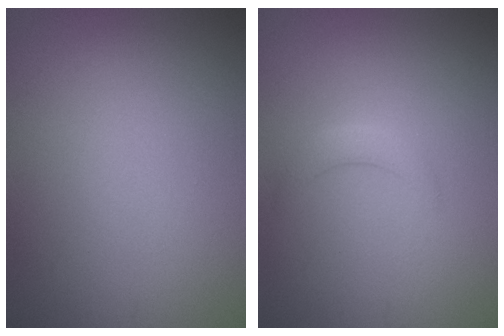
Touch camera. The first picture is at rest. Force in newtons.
{"total": 1.6, "press": 1.6, "slide": 0.1}